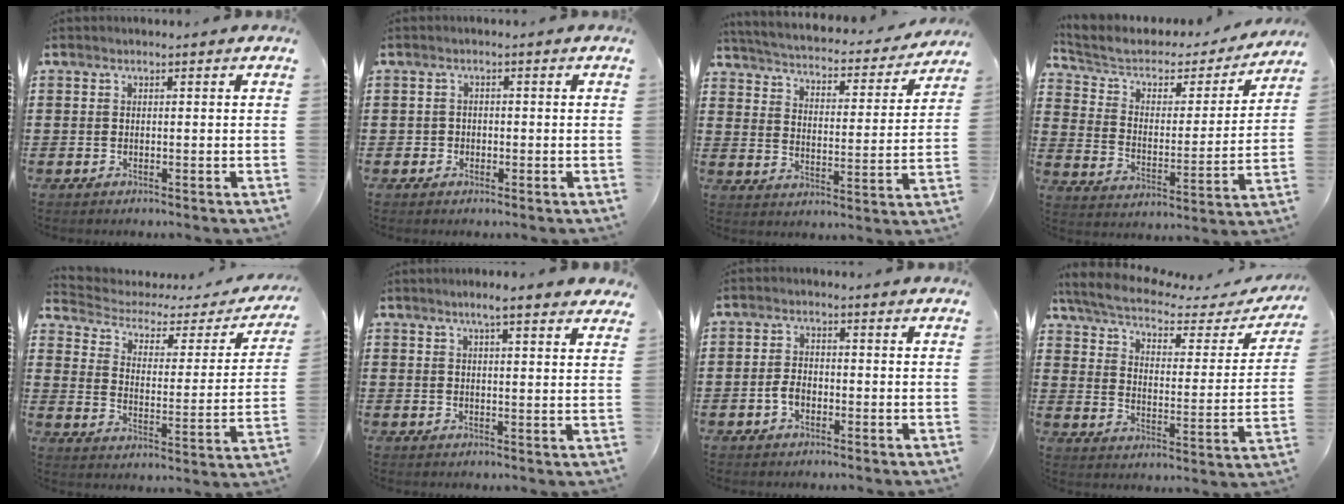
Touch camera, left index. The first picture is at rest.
{"total": 1.2, "force": [-0.3, 1.1, 0.1], "torque": [-0.007, 0.004, -0.008]}
{"total": 2.8, "force": [2.7, 0.1, 0.6], "torque": [-0.033, -0.030, 0.036]}
{"total": 5.0, "force": [3.4, 2.8, 2.3], "torque": [-0.067, -0.020, 0.053]}
{"total": 2.9, "force": [1.7, 1.7, 1.7], "torque": [-0.049, -0.014, 0.019]}
{"total": 4.1, "force": [3.3, 0.2, 2.5], "torque": [-0.056, 0.001, 0.056]}
{"total": 2.7, "force": [-0.9, 1.7, 1.9], "torque": [-0.052, -0.001, -0.021]}
{"total": 5.1, "force": [3.9, 1.1, 3.0], "torque": [-0.077, -0.027, 0.062]}